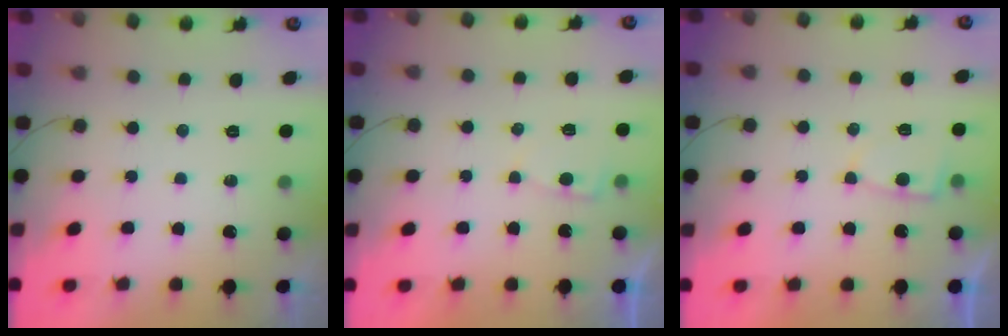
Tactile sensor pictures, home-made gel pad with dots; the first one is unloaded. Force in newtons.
{"total": 2.3, "press": 2.3, "slide": 0.2}
{"total": 4.1, "press": 4.1, "slide": 0.6}